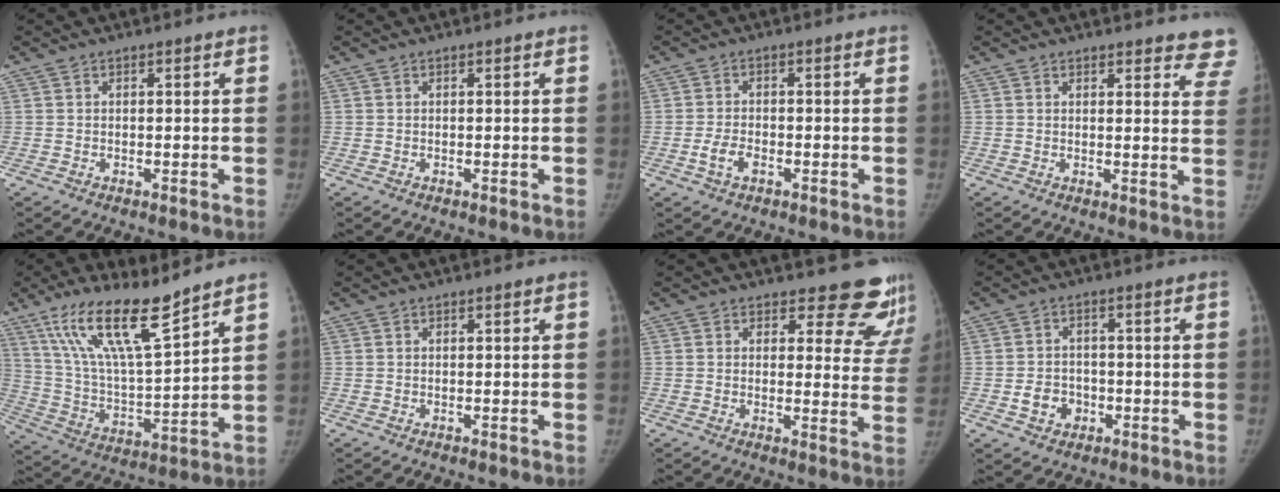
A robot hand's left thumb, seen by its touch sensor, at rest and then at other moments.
{"total": 0.0}
{"total": 3.5, "force": [-1.5, 2.0, 2.5], "torque": [-0.052, 0.011, -0.027]}
{"total": 9.5, "force": [9.0, 2.5, 2.0], "torque": [0.026, -0.050, 0.069]}
{"total": 17.6, "force": [12.4, 3.3, 12.1], "torque": [-0.205, -0.064, 0.240]}
{"total": 0.0}
{"total": 12.2, "force": [11.2, 4.5, 1.8], "torque": [0.034, -0.098, 0.101]}
{"total": 5.2, "force": [-1.6, 4.4, 2.2], "torque": [-0.017, 0.015, -0.024]}